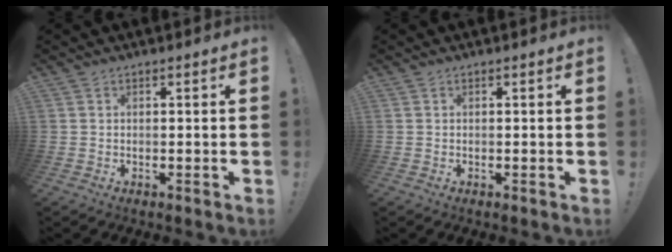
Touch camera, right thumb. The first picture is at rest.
{"total": 0.0}